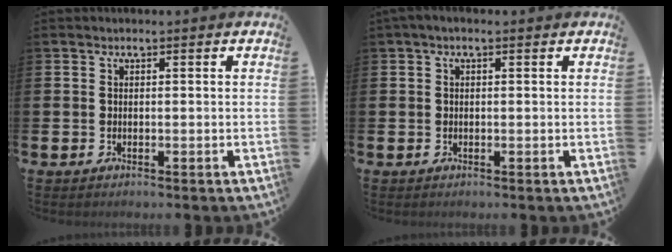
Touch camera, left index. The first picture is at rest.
{"total": 0.7, "force": [0.1, 0.3, 0.6], "torque": [-0.009, 0.004, 0.000]}